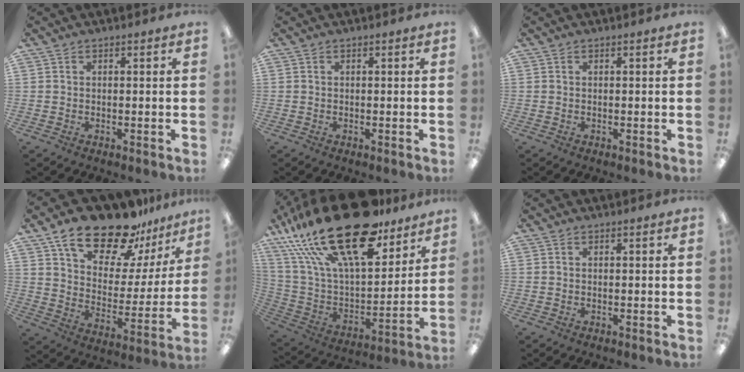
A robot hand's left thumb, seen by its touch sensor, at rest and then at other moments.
{"total": 0.0}
{"total": 0.0}
{"total": 21.6, "force": [16.5, 9.0, 10.5], "torque": [-0.175, -0.114, 0.287]}
{"total": 29.3, "force": [19.6, 10.9, 18.8], "torque": [-0.372, -0.126, 0.330]}
{"total": 0.0}